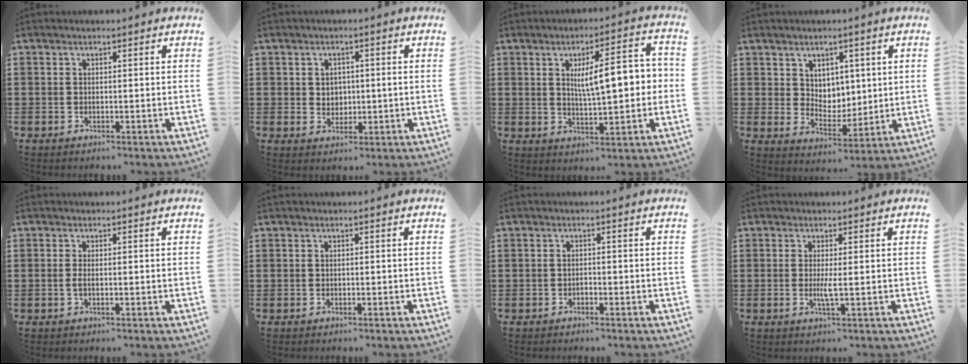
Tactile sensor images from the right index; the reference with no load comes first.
{"total": 2.2, "force": [0.2, 1.7, 1.4], "torque": [-0.026, 0.005, 0.000]}
{"total": 8.8, "force": [1.3, 2.9, 8.2], "torque": [-0.124, -0.004, 0.013]}
{"total": 4.6, "force": [2.9, 3.5, 0.6], "torque": [-0.023, -0.003, 0.052]}
{"total": 1.2, "force": [-0.3, 0.2, 1.1], "torque": [-0.022, -0.002, -0.006]}
{"total": 0.0}
{"total": 0.7, "force": [-0.6, 0.2, 0.2], "torque": [-0.007, -0.001, -0.012]}
{"total": 2.3, "force": [-0.2, -0.1, 2.3], "torque": [-0.042, -0.008, -0.004]}